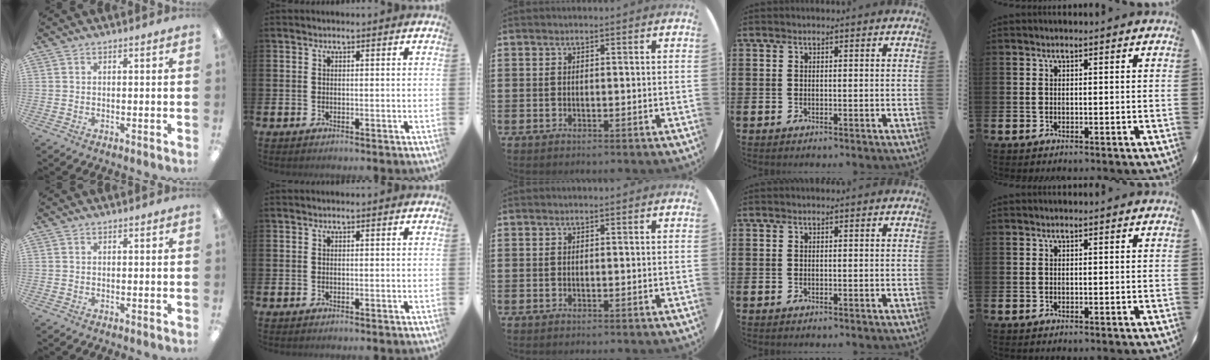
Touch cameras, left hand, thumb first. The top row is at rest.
{}